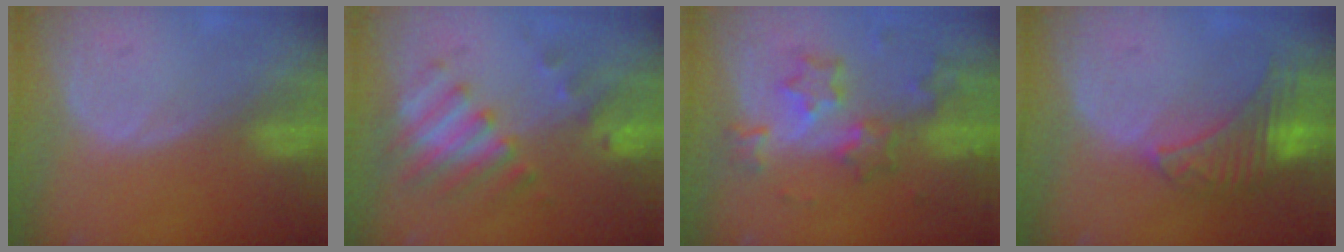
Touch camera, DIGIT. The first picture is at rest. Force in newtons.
{"total": 8.3, "press": 7.2, "slide": 4.1}
{"total": 8.4, "press": 7.3, "slide": 4.1}
{"total": 8.0, "press": 7.4, "slide": 3.0}